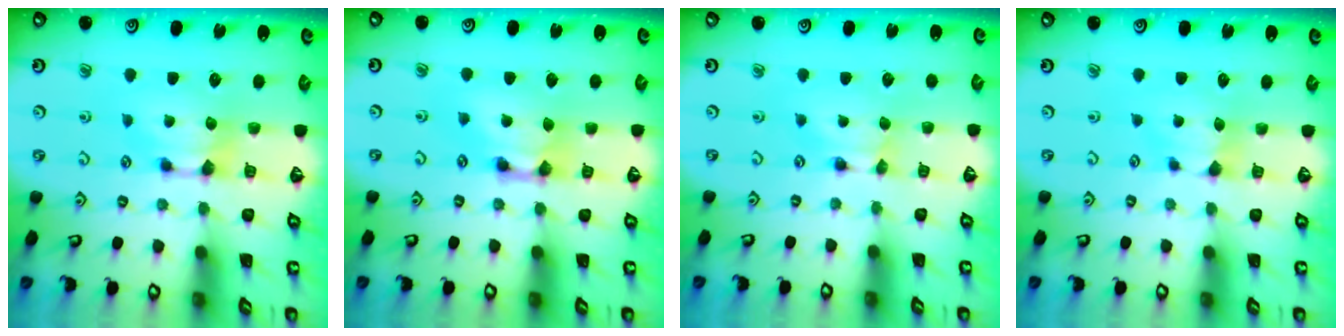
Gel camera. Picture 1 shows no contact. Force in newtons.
{"total": 2.5, "press": 2.5, "slide": 0.2}
{"total": 0.0}
{"total": 0.9, "press": 0.8, "slide": 0.5}